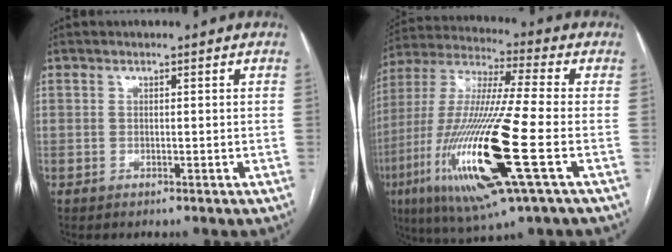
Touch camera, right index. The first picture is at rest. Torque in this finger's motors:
{"motor_torque": [2.14, 0.00, 1.05, 0.21]}